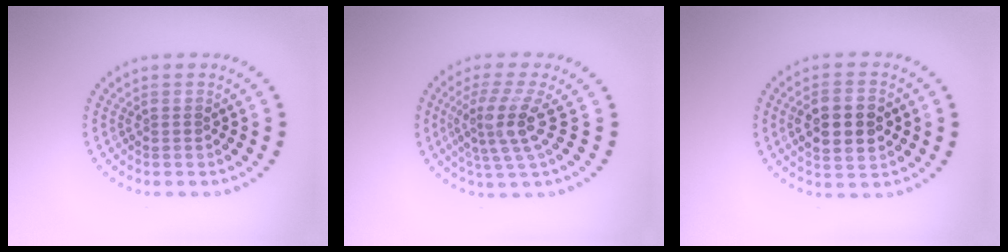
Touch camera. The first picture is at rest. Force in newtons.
{"total": 4.0, "press": 2.8, "slide": 2.8}
{"total": 5.1, "press": 5.1, "slide": 0.3}